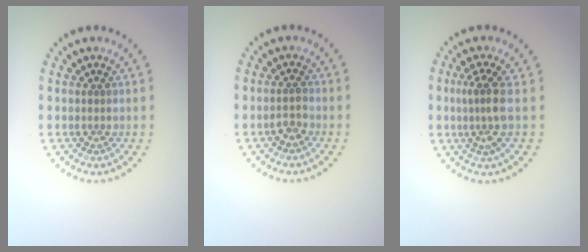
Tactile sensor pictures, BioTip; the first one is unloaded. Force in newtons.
{"total": 1.3, "press": 1.2, "slide": 0.4}
{"total": 2.8, "press": 2.1, "slide": 1.8}